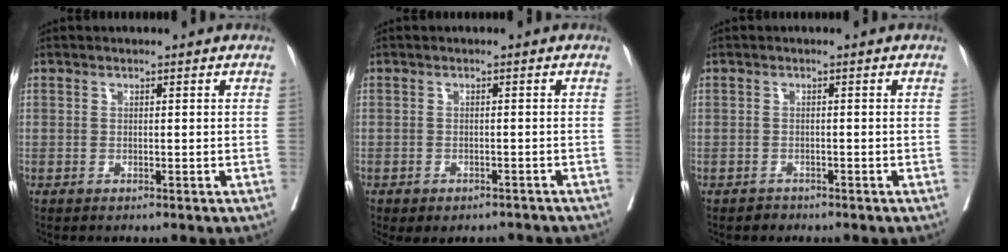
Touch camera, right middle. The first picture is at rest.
{"total": 5.6, "force": [-4.6, 2.7, 1.7], "torque": [-0.012, 0.010, -0.056]}
{"total": 1.0, "force": [-0.8, 0.6, -0.1], "torque": [0.001, 0.003, -0.017]}